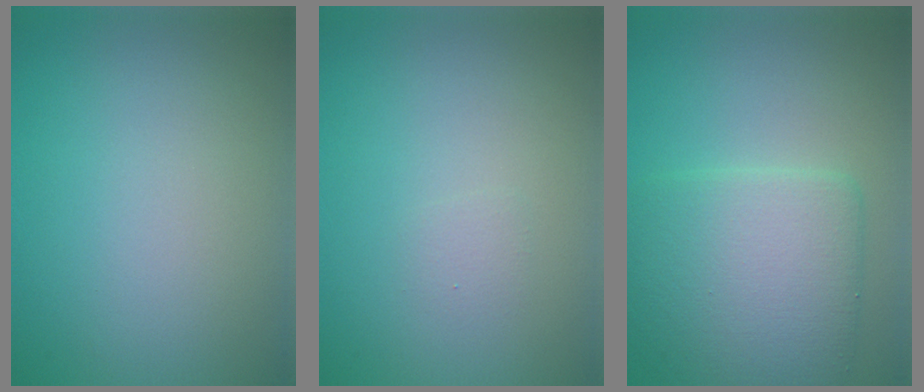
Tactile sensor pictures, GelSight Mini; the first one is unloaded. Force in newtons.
{"total": 0.6, "press": 0.6, "slide": 0.1}
{"total": 7.0, "press": 7.0, "slide": 0.2}